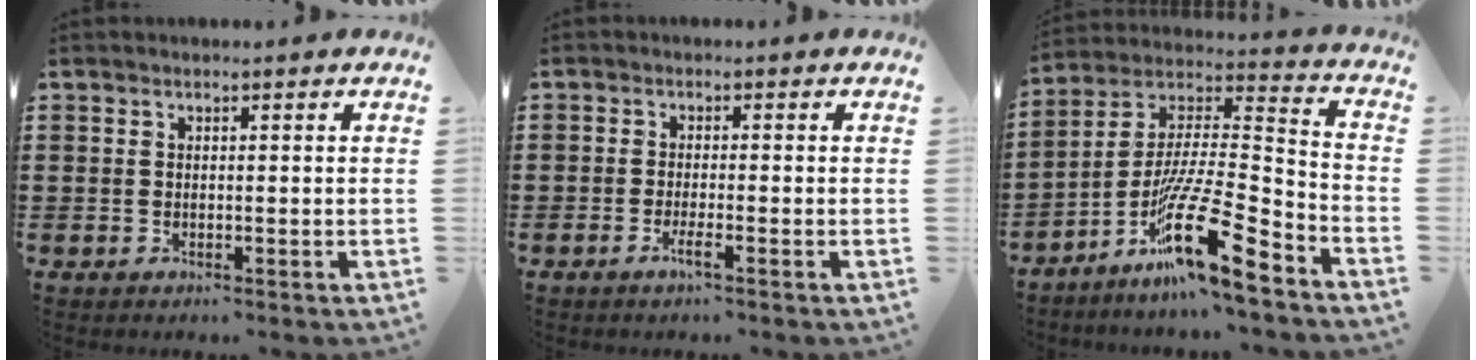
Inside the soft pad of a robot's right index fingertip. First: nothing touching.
{"total": 2.1, "force": [-1.2, 0.2, 1.7], "torque": [-0.036, -0.005, -0.023]}
{"total": 17.9, "force": [-11.0, 3.0, 13.8], "torque": [-0.253, 0.021, -0.192]}